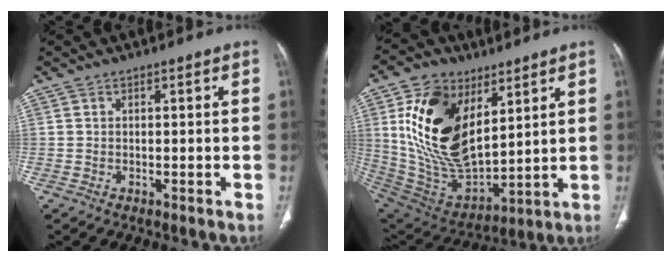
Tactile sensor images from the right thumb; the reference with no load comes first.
{"total": 22.7, "force": [7.6, 13.1, 17.0], "torque": [-0.301, -0.038, 0.155]}